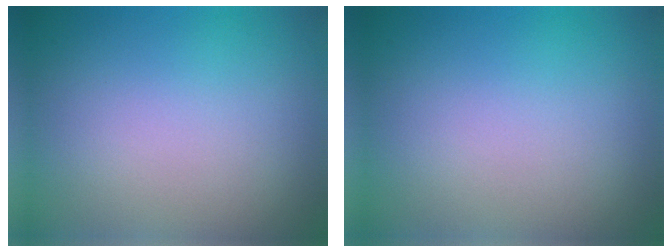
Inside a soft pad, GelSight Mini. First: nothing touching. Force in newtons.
{"total": 0.0}